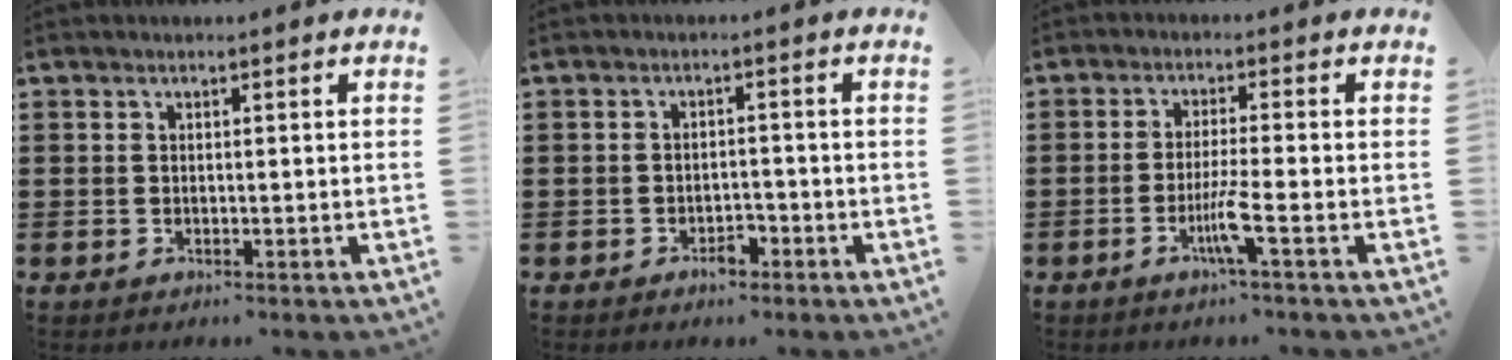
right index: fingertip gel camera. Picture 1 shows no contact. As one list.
[{"total": 2.3, "force": [-1.8, 1.0, 1.1], "torque": [-0.024, 0.000, -0.035]}, {"total": 4.8, "force": [-2.2, -0.7, 4.2], "torque": [-0.086, -0.022, -0.044]}]